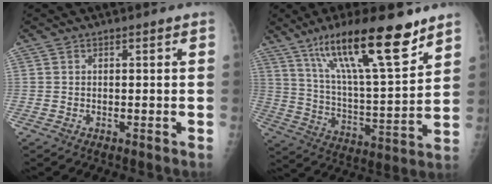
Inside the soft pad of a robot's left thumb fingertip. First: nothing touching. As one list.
[{"total": 21.1, "force": [13.8, 4.4, 15.4], "torque": [-0.240, -0.056, 0.239]}]